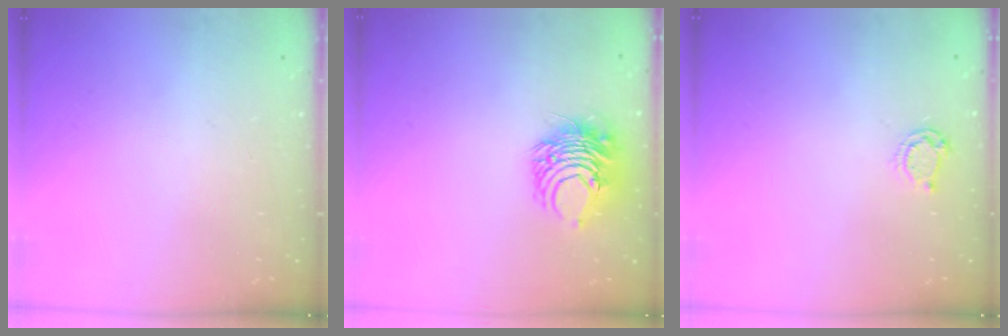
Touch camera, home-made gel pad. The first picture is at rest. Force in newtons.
{"total": 9.7, "press": 9.7, "slide": 0.7}
{"total": 4.6, "press": 4.6, "slide": 0.6}